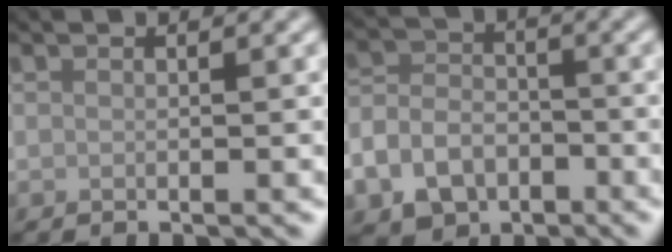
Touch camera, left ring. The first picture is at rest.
{"total": 7.7, "force": [-4.2, 5.6, 3.3], "torque": [-0.053, -0.023, -0.075]}